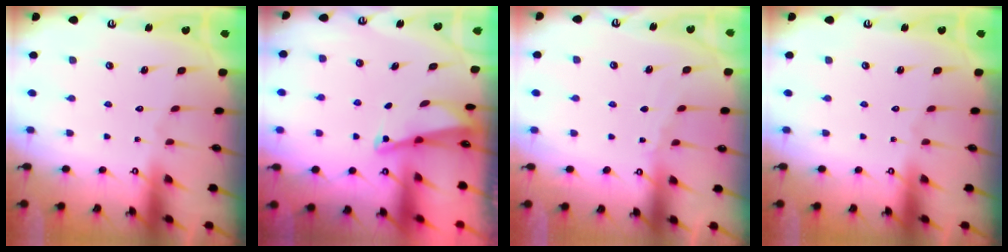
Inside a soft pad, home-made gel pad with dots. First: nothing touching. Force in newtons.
{"total": 2.0, "press": 2.0, "slide": 0.3}
{"total": 4.1, "press": 4.0, "slide": 0.5}
{"total": 0.0}